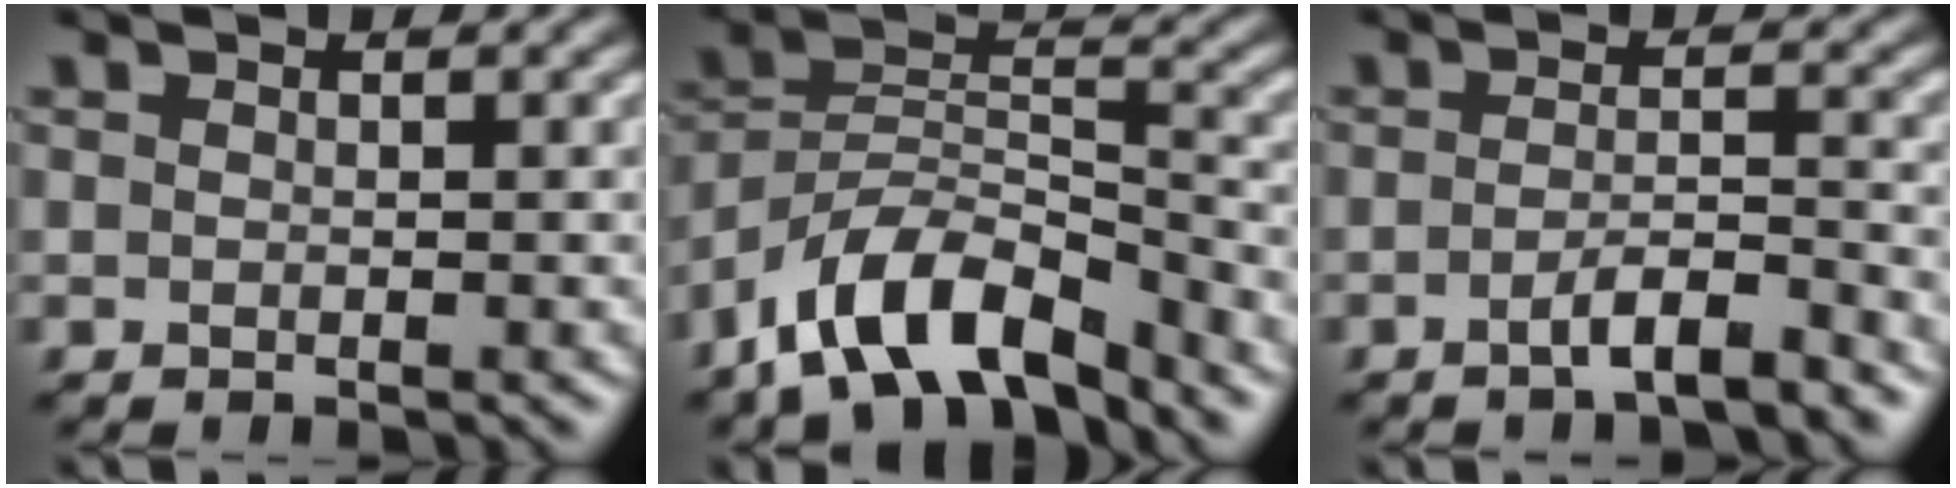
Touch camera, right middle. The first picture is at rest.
{"total": 9.0, "force": [-6.4, 3.5, 5.2], "torque": [-0.088, 0.005, -0.128]}
{"total": 3.0, "force": [-1.8, 0.6, 2.3], "torque": [-0.037, 0.009, -0.039]}